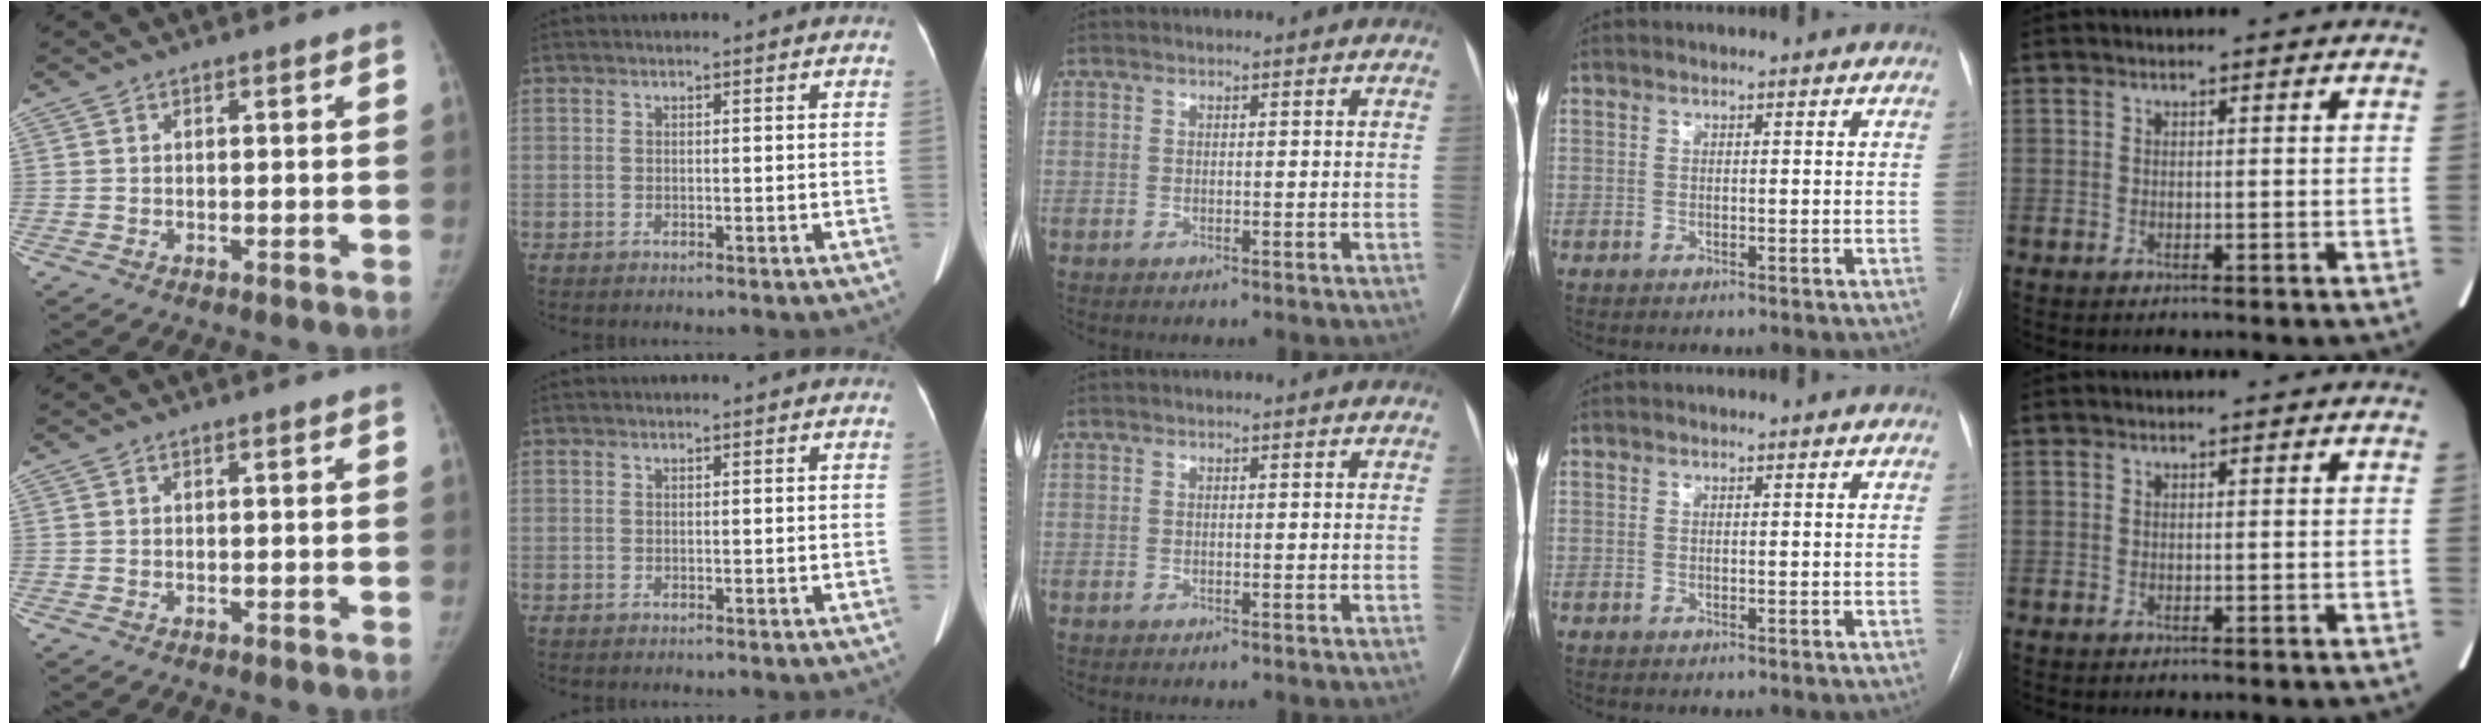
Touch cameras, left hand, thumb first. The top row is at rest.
{}